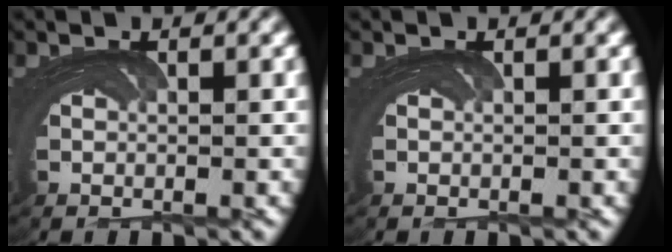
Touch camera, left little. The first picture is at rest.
{"total": 0.0}